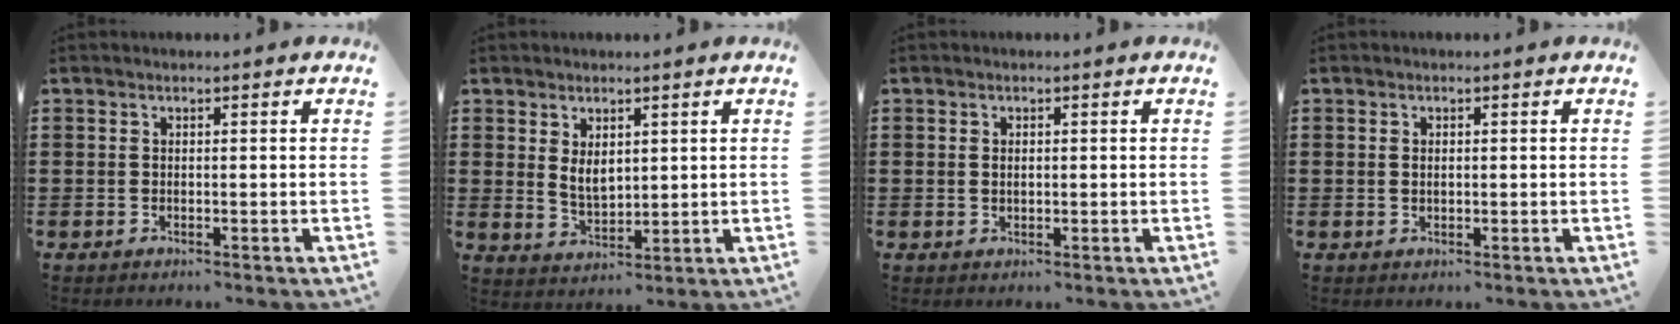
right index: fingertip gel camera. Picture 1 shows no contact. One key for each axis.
{"total": 3.7, "fx": 1.6, "fy": 2.2, "fz": 2.5, "tx": -0.046, "ty": 0.003, "tz": 0.028}
{"total": 1.0, "fx": 0.1, "fy": 0.5, "fz": 0.8, "tx": -0.019, "ty": 0.004, "tz": 0.002}
{"total": 0.9, "fx": 0.1, "fy": 0.5, "fz": 0.8, "tx": -0.017, "ty": 0.003, "tz": 0.002}